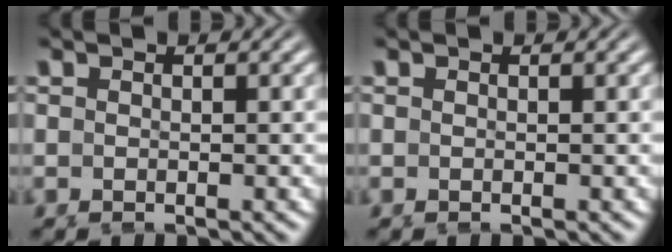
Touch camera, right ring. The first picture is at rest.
{"total": 0.0}